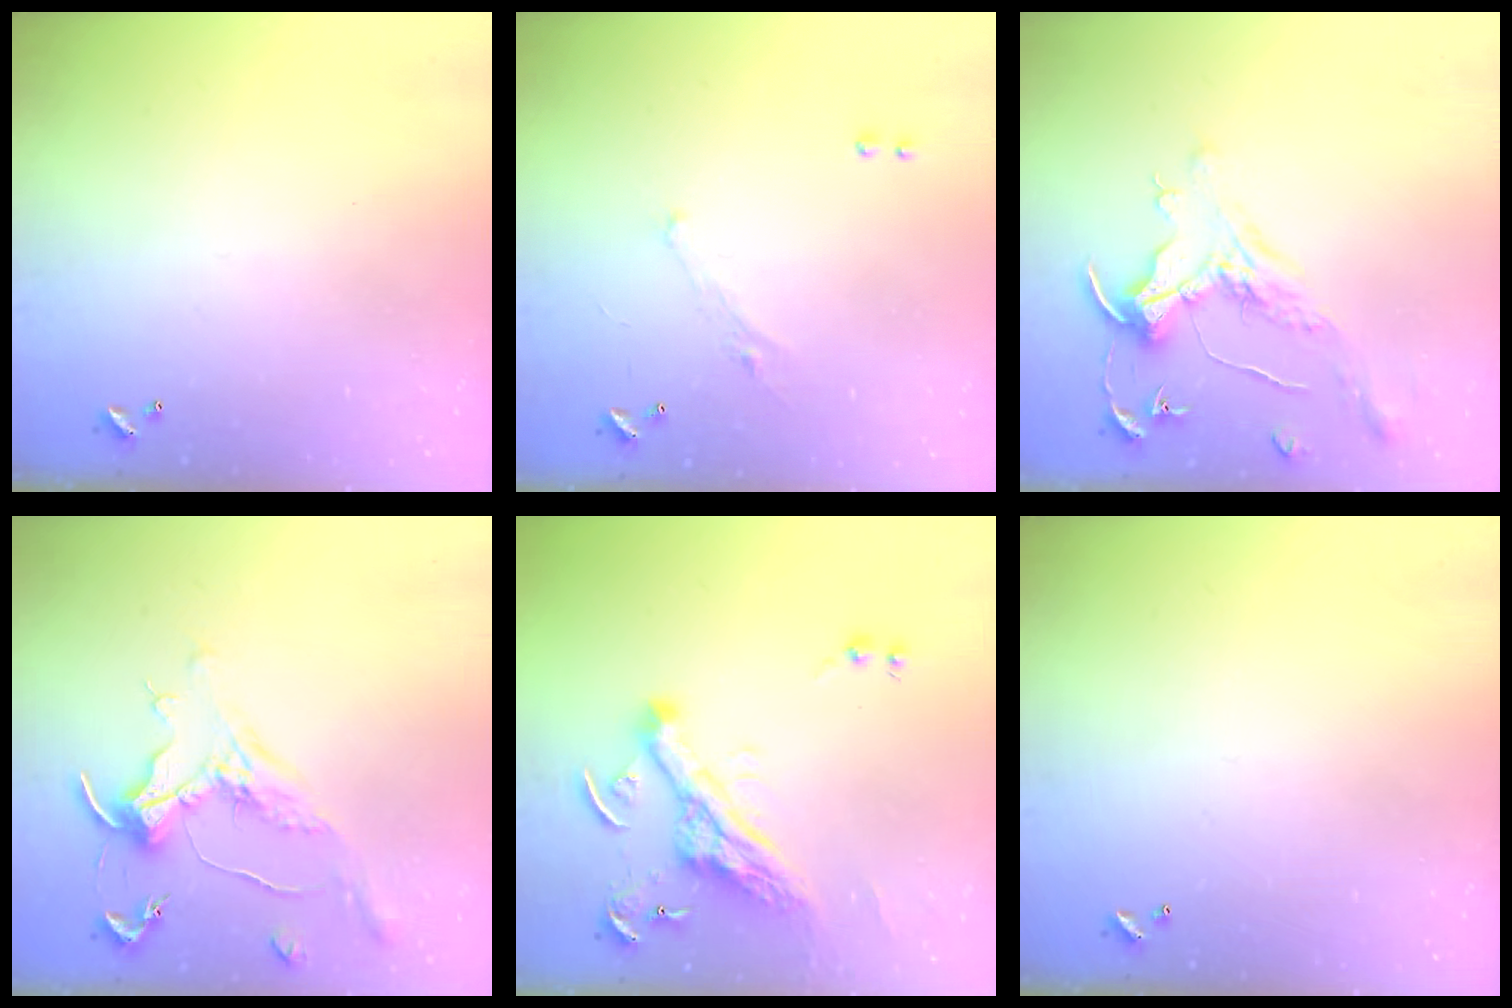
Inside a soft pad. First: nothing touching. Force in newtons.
{"total": 0.9, "press": 0.6, "slide": 0.7}
{"total": 1.5, "press": 1.3, "slide": 0.7}
{"total": 1.4, "press": 0.6, "slide": 1.3}
{"total": 9.7, "press": 9.3, "slide": 2.6}
{"total": 0.0}